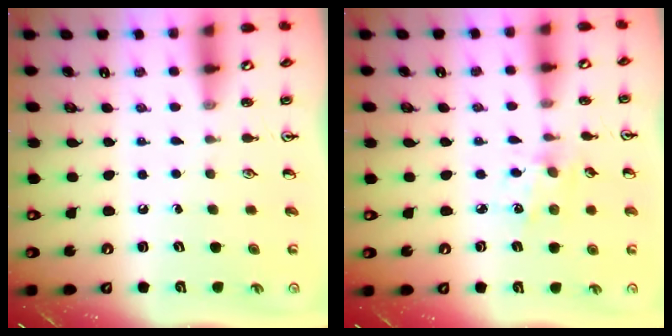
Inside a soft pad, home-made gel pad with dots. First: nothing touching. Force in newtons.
{"total": 2.5, "press": 2.5, "slide": 0.4}